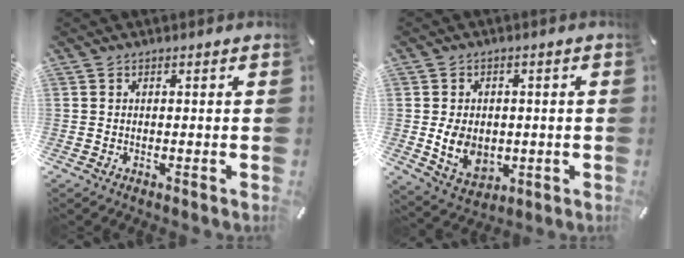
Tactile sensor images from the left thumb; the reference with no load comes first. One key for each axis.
{"total": 9.0, "fx": -1.0, "fy": 7.3, "fz": 5.3, "tx": -0.102, "ty": 0.004, "tz": -0.017}